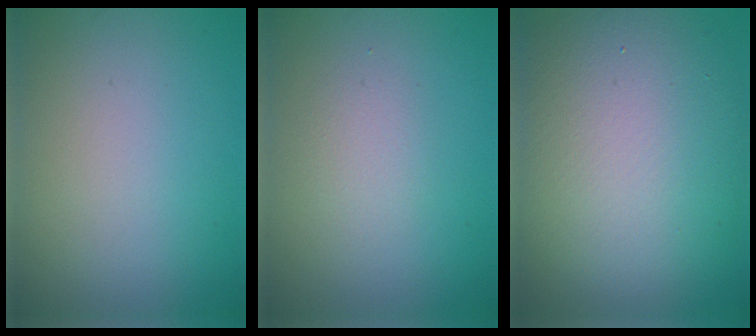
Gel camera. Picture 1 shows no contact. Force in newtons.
{"total": 1.5, "press": 1.4, "slide": 0.1}
{"total": 14.4, "press": 14.4, "slide": 0.7}